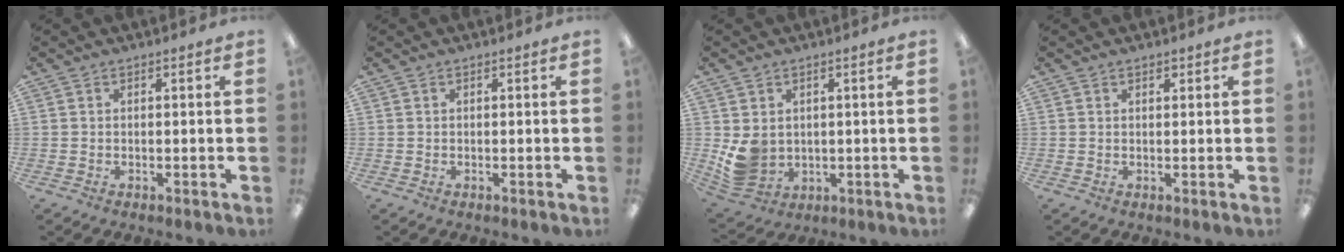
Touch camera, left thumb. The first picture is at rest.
{"total": 0.0}
{"total": 6.7, "force": [1.5, 5.7, 3.2], "torque": [-0.078, -0.002, 0.032]}
{"total": 0.7, "force": [0.6, 0.3, 0.2], "torque": [0.003, -0.003, 0.009]}